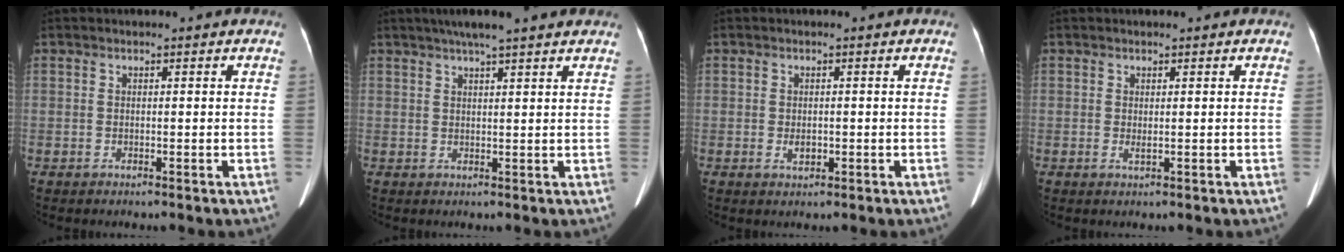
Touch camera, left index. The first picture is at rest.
{"total": 8.2, "force": [6.6, 0.0, 4.9], "torque": [-0.078, 0.028, 0.086]}
{"total": 1.5, "force": [-0.5, 0.9, 1.1], "torque": [-0.026, -0.004, -0.006]}
{"total": 0.6, "force": [0.0, 0.2, 0.6], "torque": [-0.020, -0.004, 0.001]}